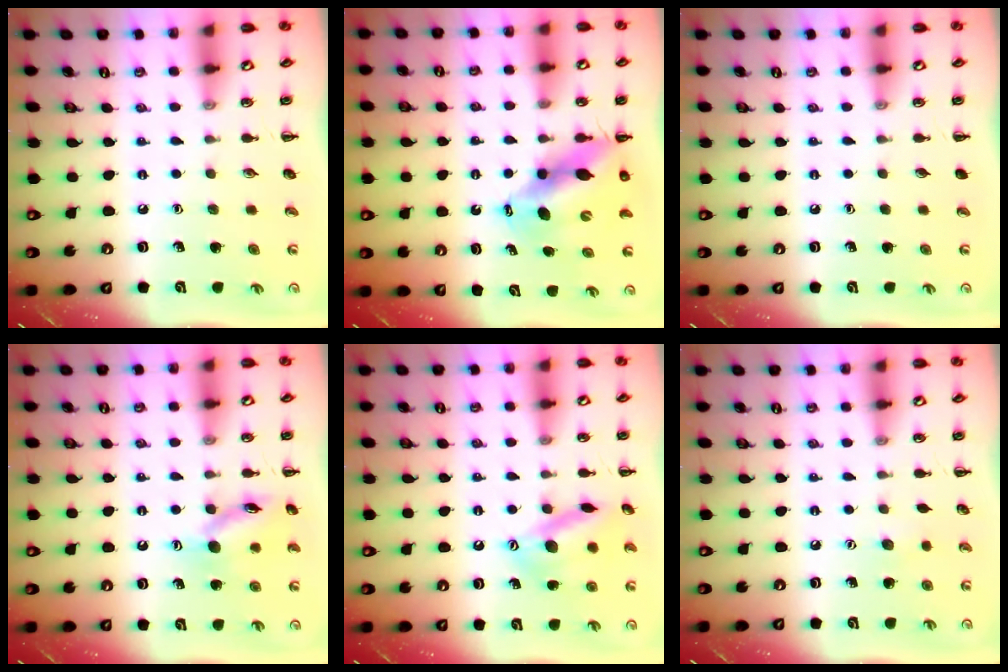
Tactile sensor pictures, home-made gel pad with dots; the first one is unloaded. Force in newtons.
{"total": 11.3, "press": 10.9, "slide": 2.9}
{"total": 0.0}
{"total": 13.2, "press": 13.1, "slide": 1.1}
{"total": 14.9, "press": 14.8, "slide": 1.3}
{"total": 4.8, "press": 4.7, "slide": 1.1}